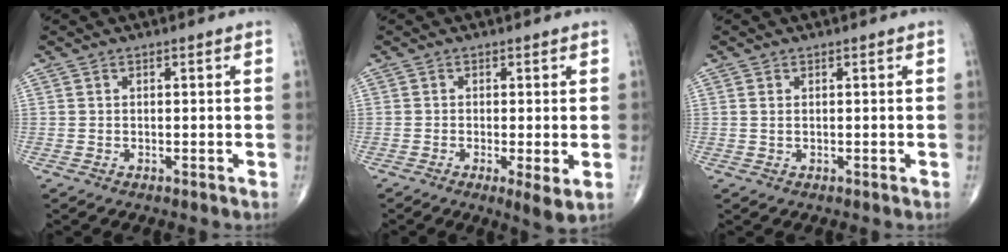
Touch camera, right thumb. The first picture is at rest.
{"total": 4.1, "force": [-0.9, 0.8, 3.9], "torque": [-0.073, -0.015, -0.020]}
{"total": 0.5, "force": [0.2, 0.3, 0.4], "torque": [-0.008, 0.004, 0.004]}